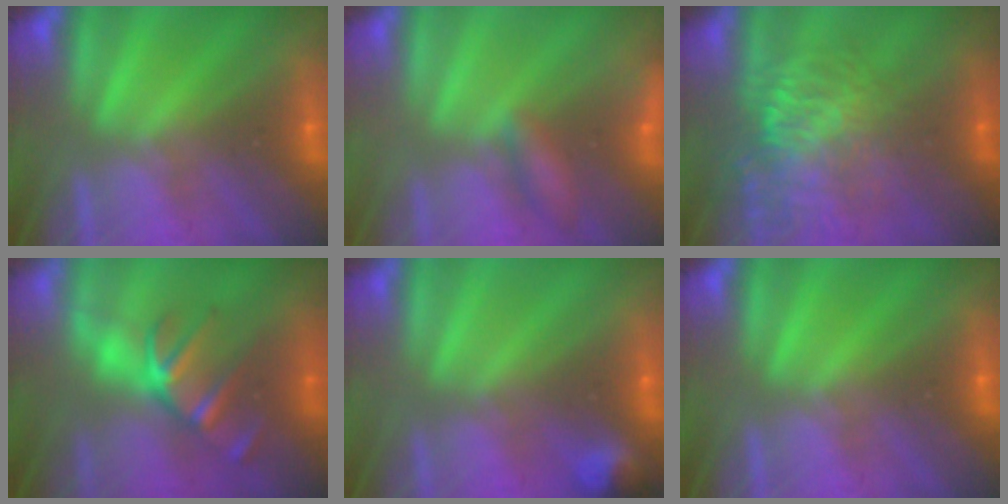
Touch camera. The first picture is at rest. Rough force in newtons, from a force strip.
{"total": 2.1}
{"total": 9.6}
{"total": 2.9}
{"total": 2.9}
{"total": 0.0}